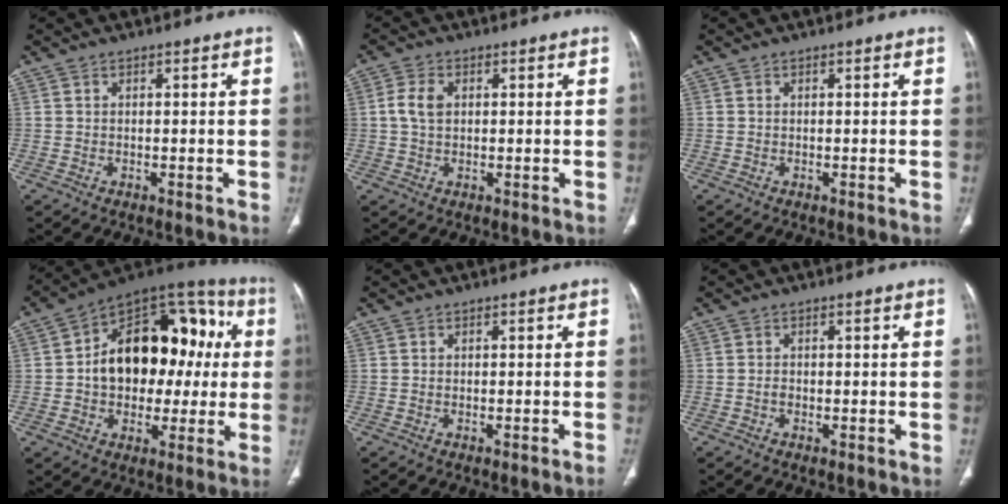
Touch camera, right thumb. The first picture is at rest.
{"total": 4.2, "force": [0.7, 2.8, 3.1], "torque": [-0.070, 0.006, 0.012]}
{"total": 0.0}
{"total": 22.6, "force": [1.4, 14.8, 17.1], "torque": [-0.209, 0.045, 0.019]}
{"total": 0.8, "force": [-0.6, -0.2, 0.5], "torque": [-0.015, 0.011, -0.007]}
{"total": 0.8, "force": [-0.3, 0.5, 0.5], "torque": [-0.007, 0.001, -0.009]}